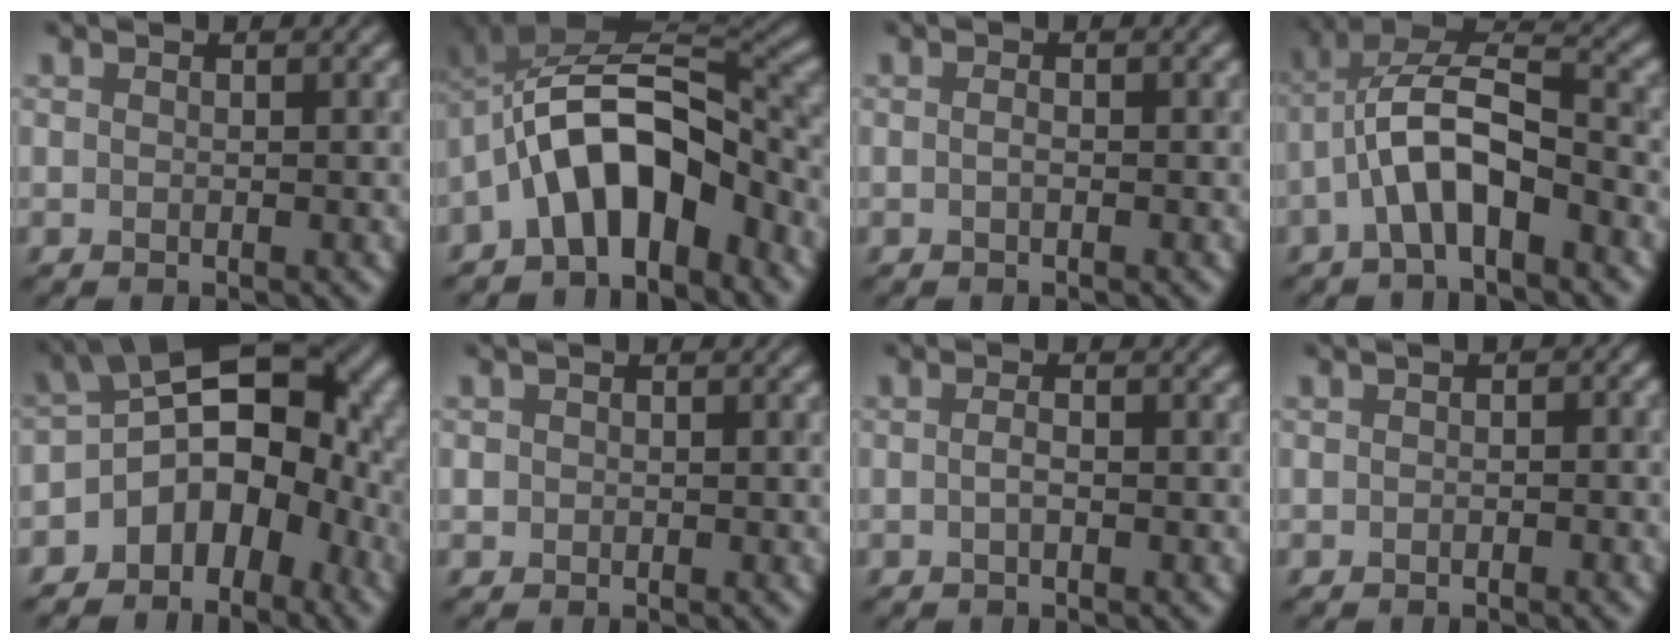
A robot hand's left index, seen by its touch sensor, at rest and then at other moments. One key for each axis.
{"total": 9.8, "fx": -4.0, "fy": 4.5, "fz": 7.8, "tx": -0.120, "ty": 0.024, "tz": -0.077}
{"total": 0.6, "fx": -0.2, "fy": 0.2, "fz": 0.5, "tx": -0.013, "ty": 0.000, "tz": -0.004}
{"total": 6.6, "fx": -2.5, "fy": 2.4, "fz": 5.6, "tx": -0.111, "ty": 0.019, "tz": -0.048}
{"total": 10.1, "fx": -3.3, "fy": 6.3, "fz": 7.2, "tx": -0.084, "ty": 0.015, "tz": -0.070}
{"total": 0.7, "fx": -0.1, "fy": 0.7, "fz": 0.1, "tx": 0.002, "ty": -0.004, "tz": -0.003}
{"total": 1.0, "fx": -0.2, "fy": 0.3, "fz": 0.9, "tx": -0.021, "ty": 0.001, "tz": -0.006}
{"total": 1.5, "fx": -0.2, "fy": 0.9, "fz": 1.2, "tx": -0.015, "ty": 0.000, "tz": -0.004}